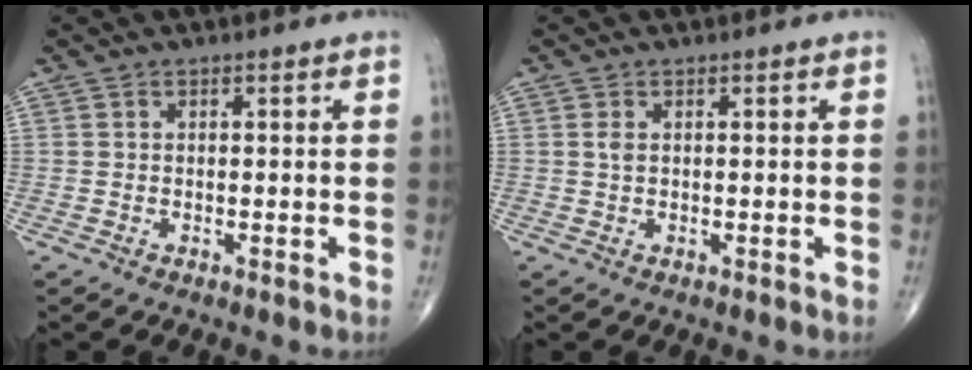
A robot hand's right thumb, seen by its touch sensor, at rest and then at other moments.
{"total": 1.2, "force": [0.3, 0.7, 1.0], "torque": [-0.020, 0.003, 0.007]}